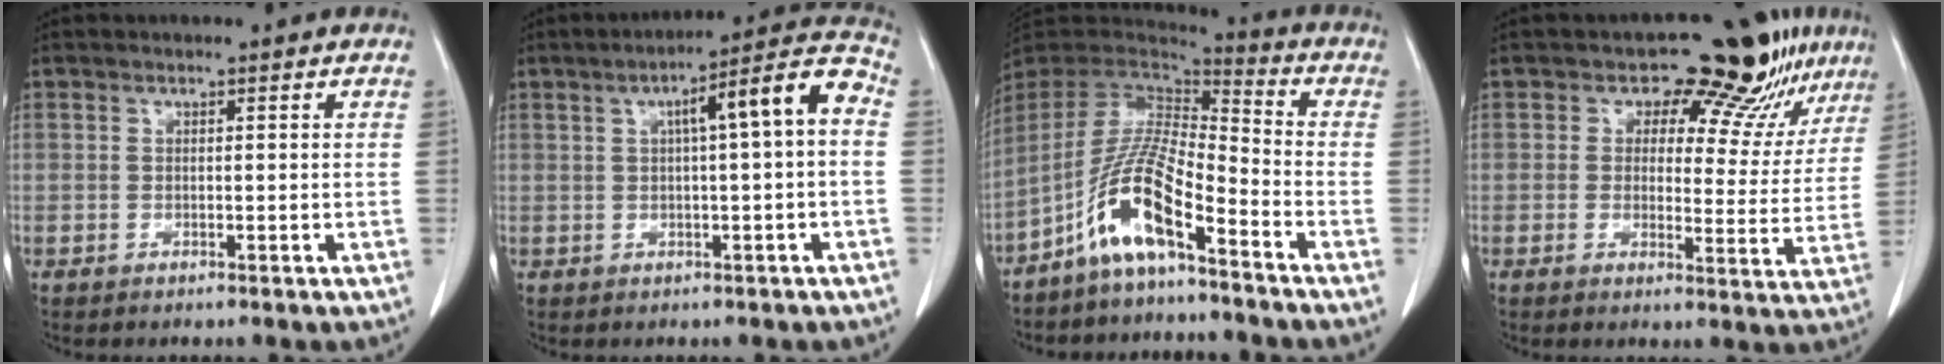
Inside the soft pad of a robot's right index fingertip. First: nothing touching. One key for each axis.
{"total": 9.2, "fx": 1.2, "fy": 0.7, "fz": 9.1, "tx": -0.127, "ty": 0.031, "tz": 0.013}
{"total": 11.5, "fx": -6.8, "fy": 1.7, "fz": 9.2, "tx": -0.191, "ty": 0.002, "tz": -0.134}
{"total": 11.3, "fx": 7.4, "fy": 4.7, "fz": 7.1, "tx": -0.081, "ty": -0.004, "tz": 0.086}